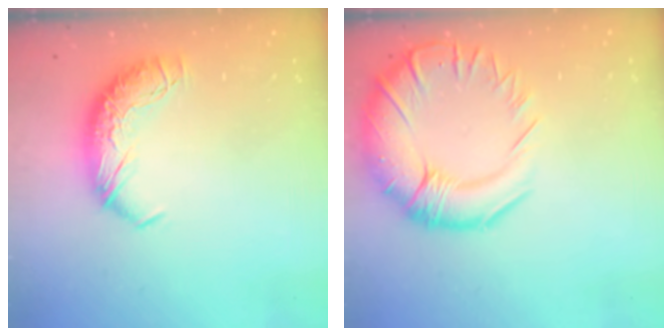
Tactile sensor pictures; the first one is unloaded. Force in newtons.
{"total": 9.1, "press": 7.5, "slide": 5.2}